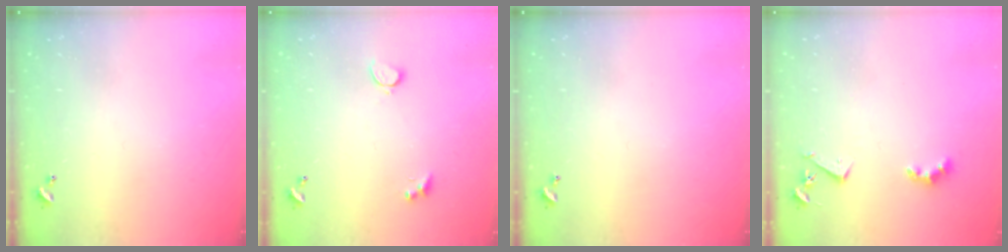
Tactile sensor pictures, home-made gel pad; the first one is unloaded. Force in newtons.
{"total": 2.3, "press": 2.3, "slide": 0.6}
{"total": 0.0}
{"total": 3.1, "press": 3.0, "slide": 0.5}